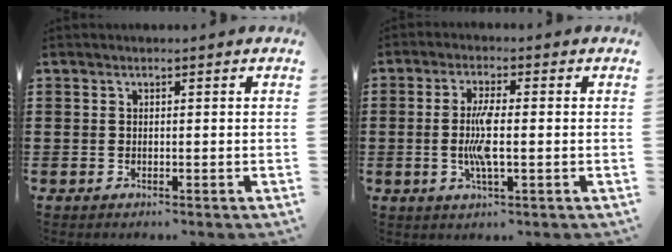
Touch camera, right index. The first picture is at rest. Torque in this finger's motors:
{"motor_torque": [1.45, -0.39, 0.67, 0.21]}